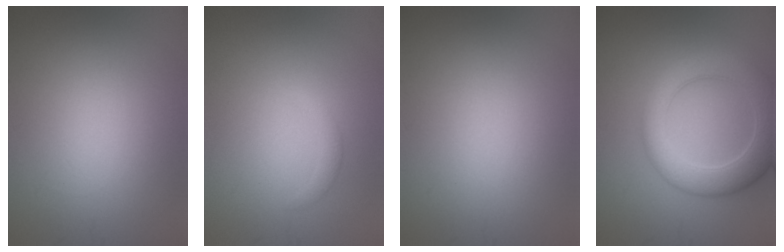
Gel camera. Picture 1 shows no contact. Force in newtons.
{"total": 1.1, "press": 1.1, "slide": 0.0}
{"total": 0.0}
{"total": 6.3, "press": 6.3, "slide": 0.5}